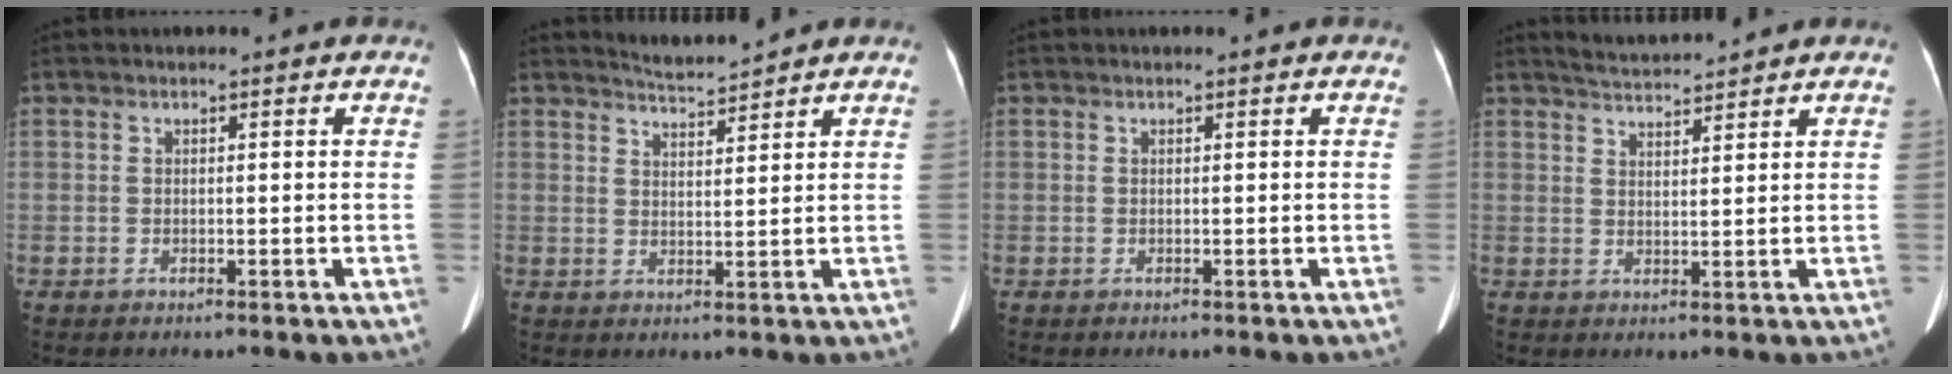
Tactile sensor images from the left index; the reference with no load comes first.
{"total": 3.2, "force": [3.2, -0.7, -0.1], "torque": [-0.002, -0.002, 0.061]}
{"total": 0.0}
{"total": 3.7, "force": [3.7, -0.4, 0.3], "torque": [-0.011, 0.013, 0.070]}